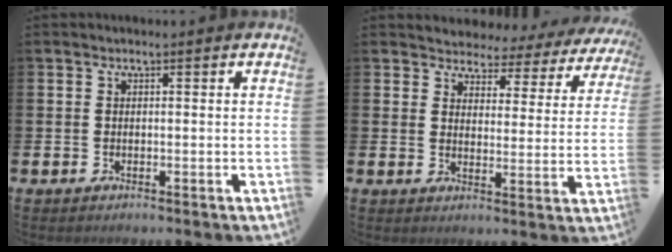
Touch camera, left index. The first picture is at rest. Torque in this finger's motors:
{"motor_torque": [0.97, -1.17, 0.18, 0.04]}